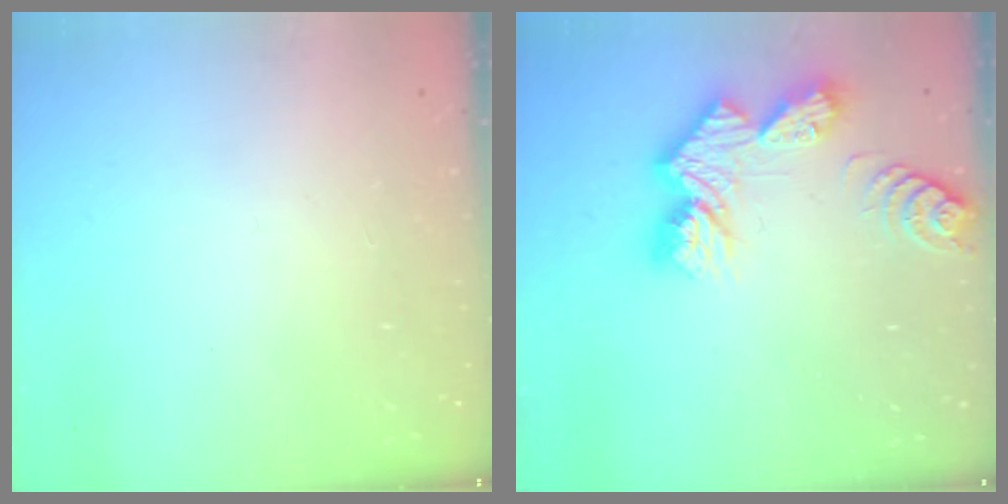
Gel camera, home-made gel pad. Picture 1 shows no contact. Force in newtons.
{"total": 11.9, "press": 11.8, "slide": 1.0}